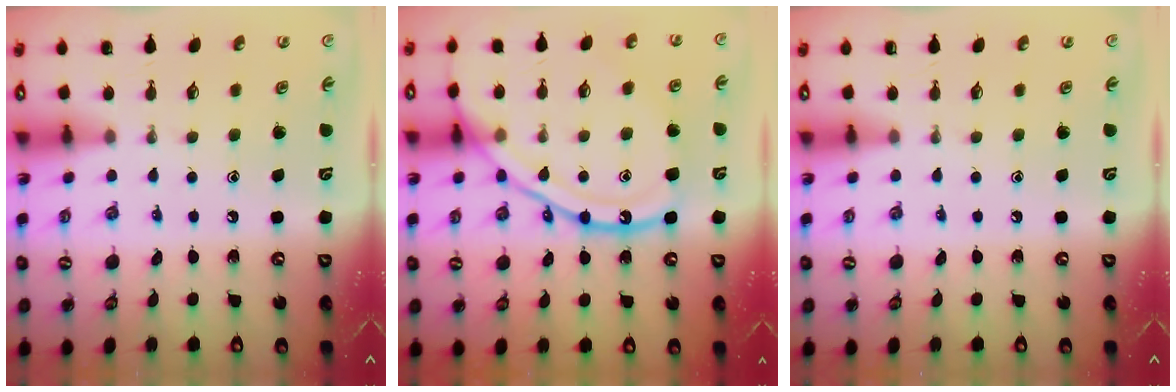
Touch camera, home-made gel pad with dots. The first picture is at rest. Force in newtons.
{"total": 18.5, "press": 18.4, "slide": 1.6}
{"total": 0.0}